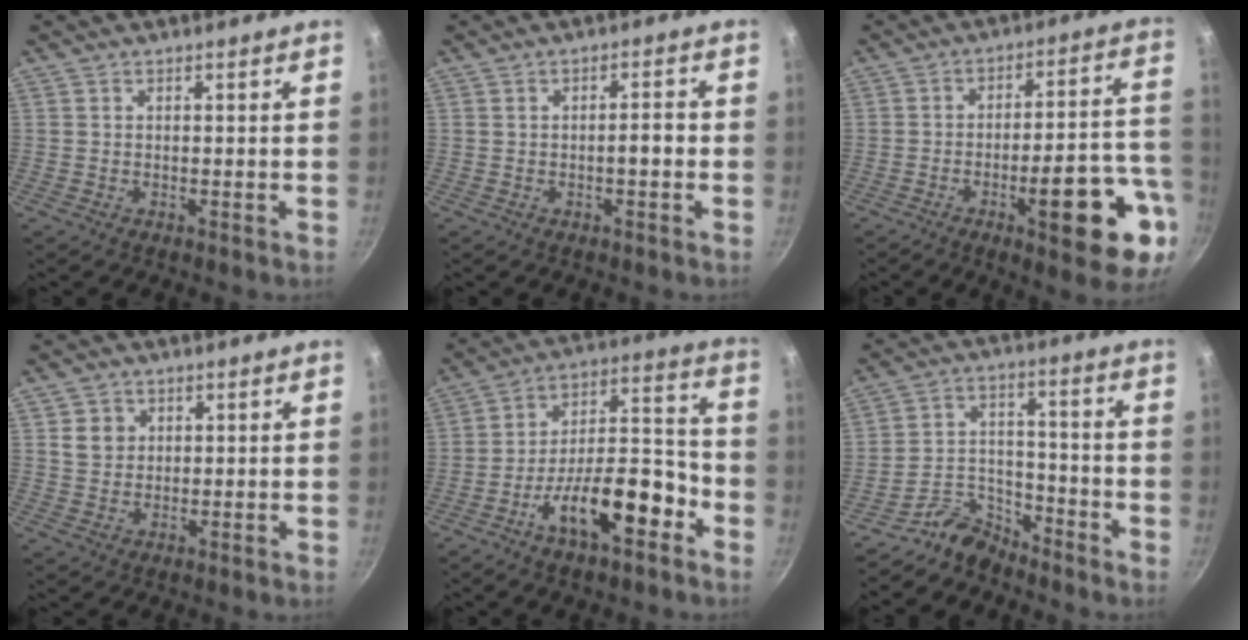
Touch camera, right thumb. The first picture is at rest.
{"total": 2.6, "force": [-0.7, 0.8, 2.4], "torque": [-0.029, 0.015, -0.010]}
{"total": 17.3, "force": [-6.5, 4.8, 15.3], "torque": [-0.180, 0.040, -0.087]}
{"total": 4.1, "force": [1.3, 3.7, 1.3], "torque": [-0.001, 0.004, 0.023]}
{"total": 17.1, "force": [-8.4, 7.0, 13.1], "torque": [-0.176, 0.071, -0.141]}
{"total": 7.5, "force": [-6.6, 3.2, 1.3], "torque": [-0.006, 0.075, -0.135]}